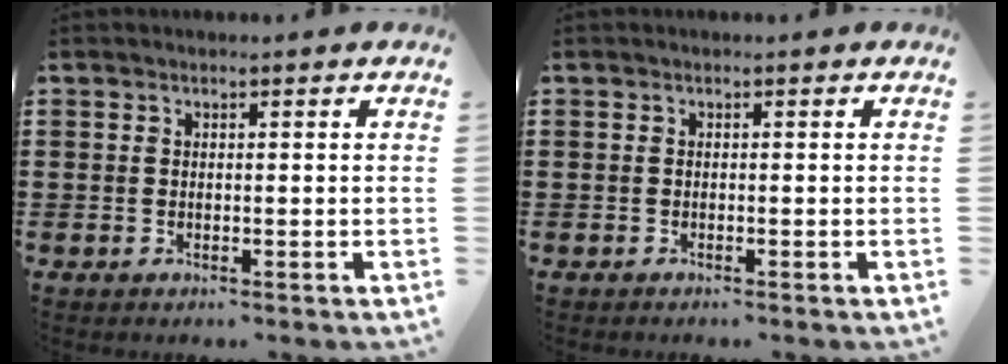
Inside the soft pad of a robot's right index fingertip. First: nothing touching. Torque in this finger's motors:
{"motor_torque": [-0.01, -0.01, 0.00, 0.00]}